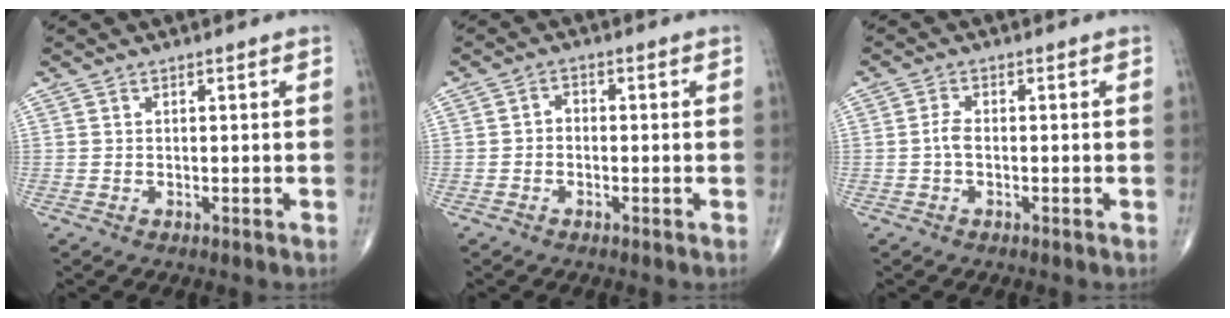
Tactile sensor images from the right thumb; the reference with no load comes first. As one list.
[{"total": 1.9, "force": [-0.5, 1.4, 1.1], "torque": [-0.010, 0.009, -0.015]}, {"total": 2.1, "force": [-0.4, 1.1, 1.7], "torque": [-0.035, 0.005, -0.012]}]